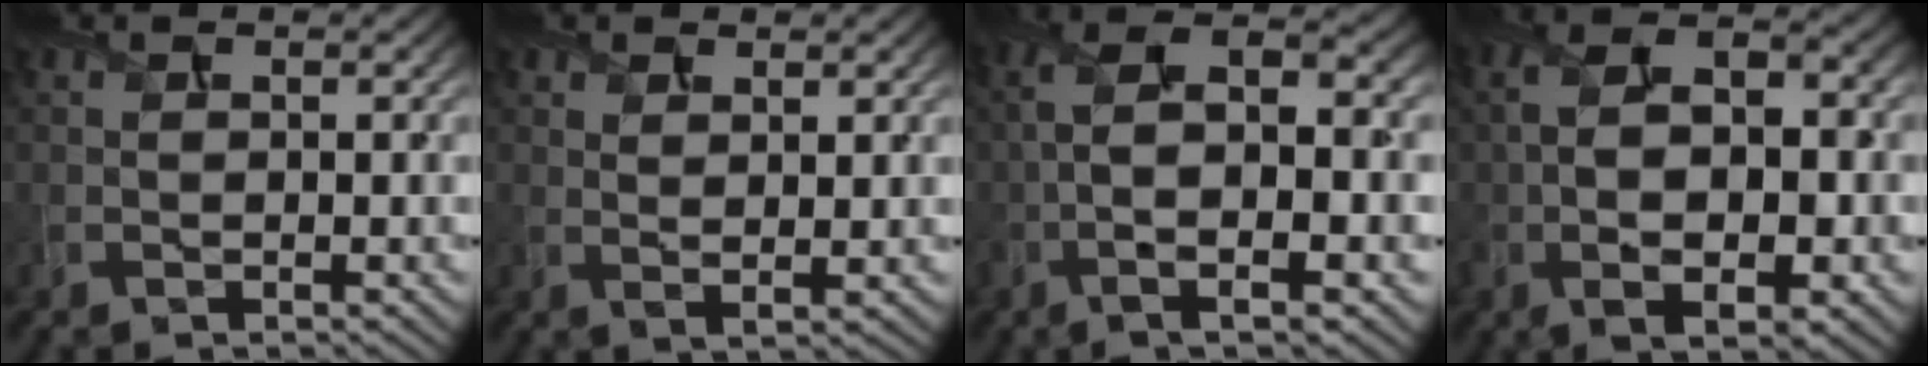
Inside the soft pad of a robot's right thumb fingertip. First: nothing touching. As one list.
[{"total": 2.1, "force": [1.2, 0.6, 1.6], "torque": [-0.036, -0.007, 0.024]}, {"total": 10.3, "force": [-1.2, 3.8, 9.5], "torque": [-0.202, 0.010, -0.026]}, {"total": 10.3, "force": [-0.8, 5.3, 8.8], "torque": [-0.175, -0.008, -0.010]}]